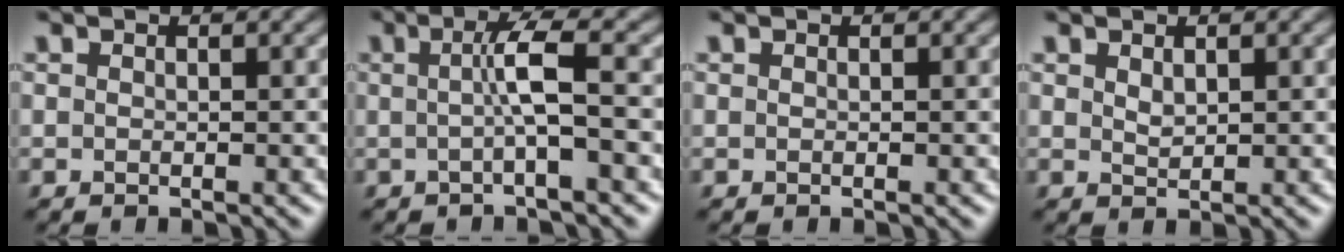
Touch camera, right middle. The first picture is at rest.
{"total": 3.4, "force": [-0.1, 0.4, 3.4], "torque": [-0.063, 0.004, -0.005]}
{"total": 0.0}
{"total": 1.1, "force": [0.5, 0.5, 0.8], "torque": [-0.017, -0.001, 0.015]}